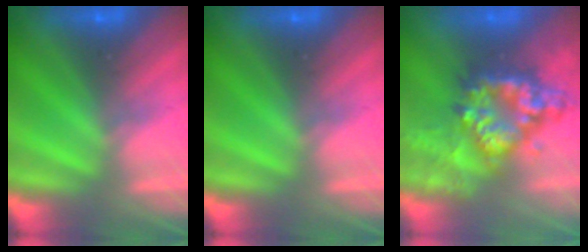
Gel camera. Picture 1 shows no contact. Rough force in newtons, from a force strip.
{"total": 0.0}
{"total": 9.2}